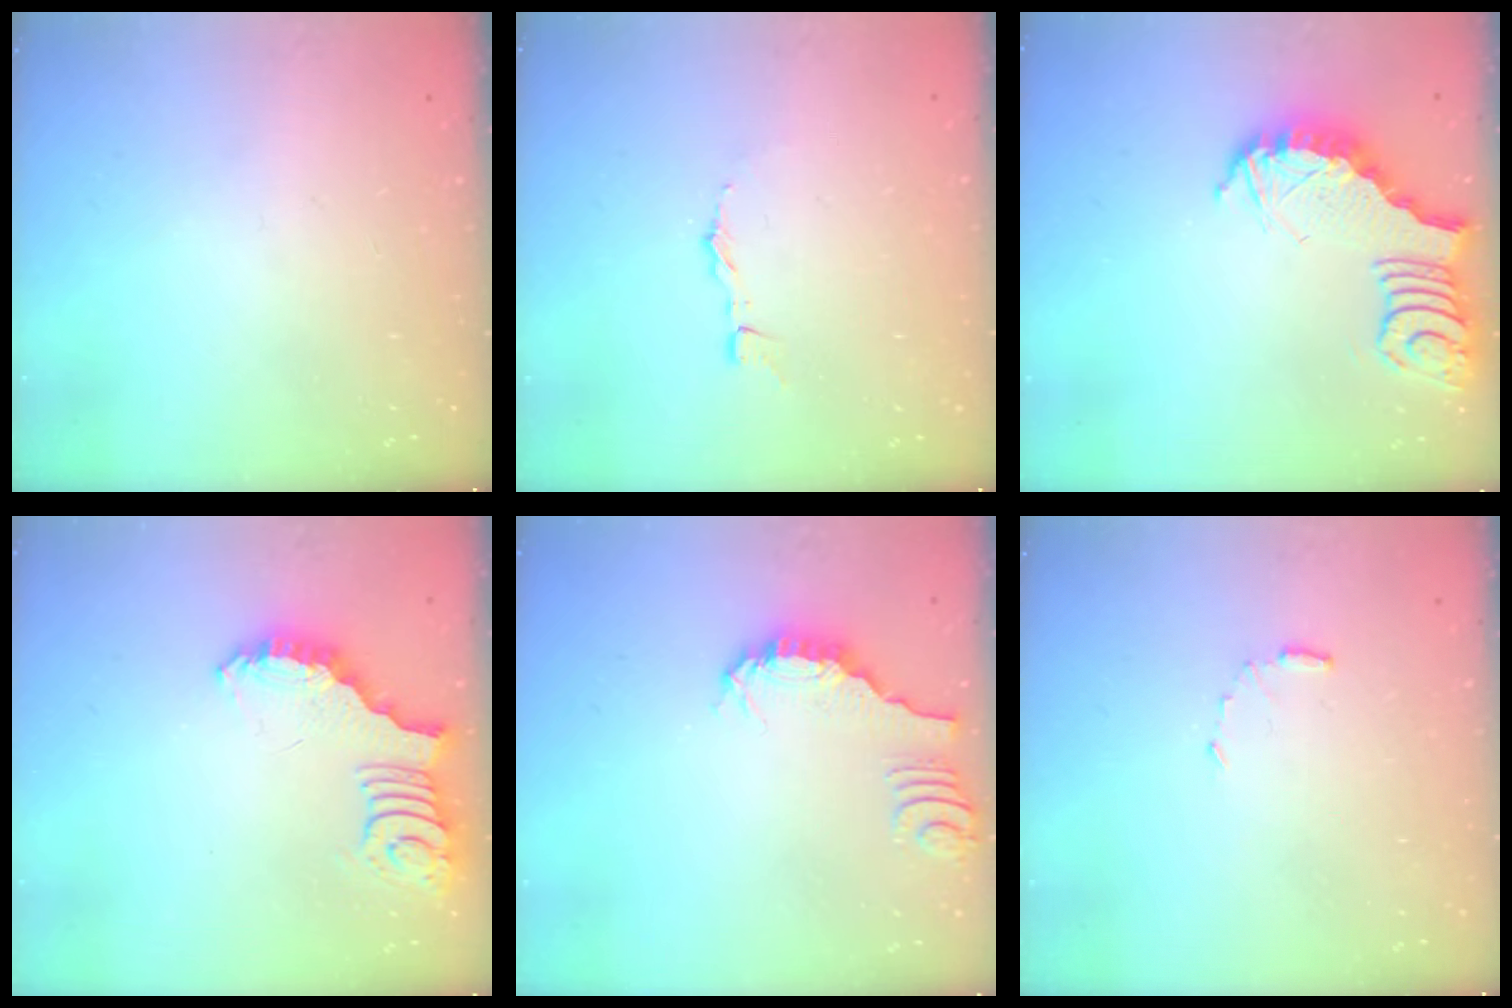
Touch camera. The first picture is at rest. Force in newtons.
{"total": 1.4, "press": 1.4, "slide": 0.1}
{"total": 4.5, "press": 4.4, "slide": 0.9}
{"total": 2.6, "press": 2.5, "slide": 0.6}
{"total": 1.3, "press": 1.3, "slide": 0.3}
{"total": 5.3, "press": 5.3, "slide": 0.4}